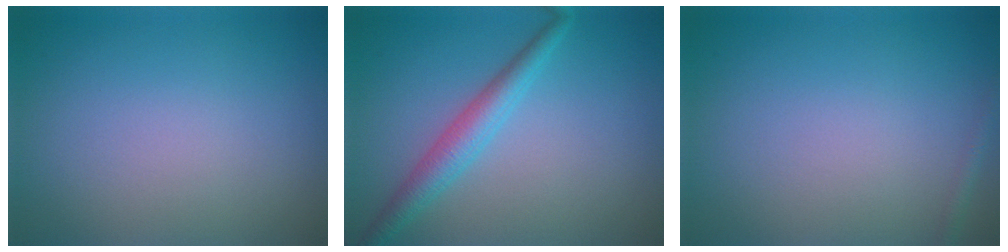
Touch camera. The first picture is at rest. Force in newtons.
{"total": 3.0, "press": 3.0, "slide": 0.1}
{"total": 0.7, "press": 0.7, "slide": 0.0}